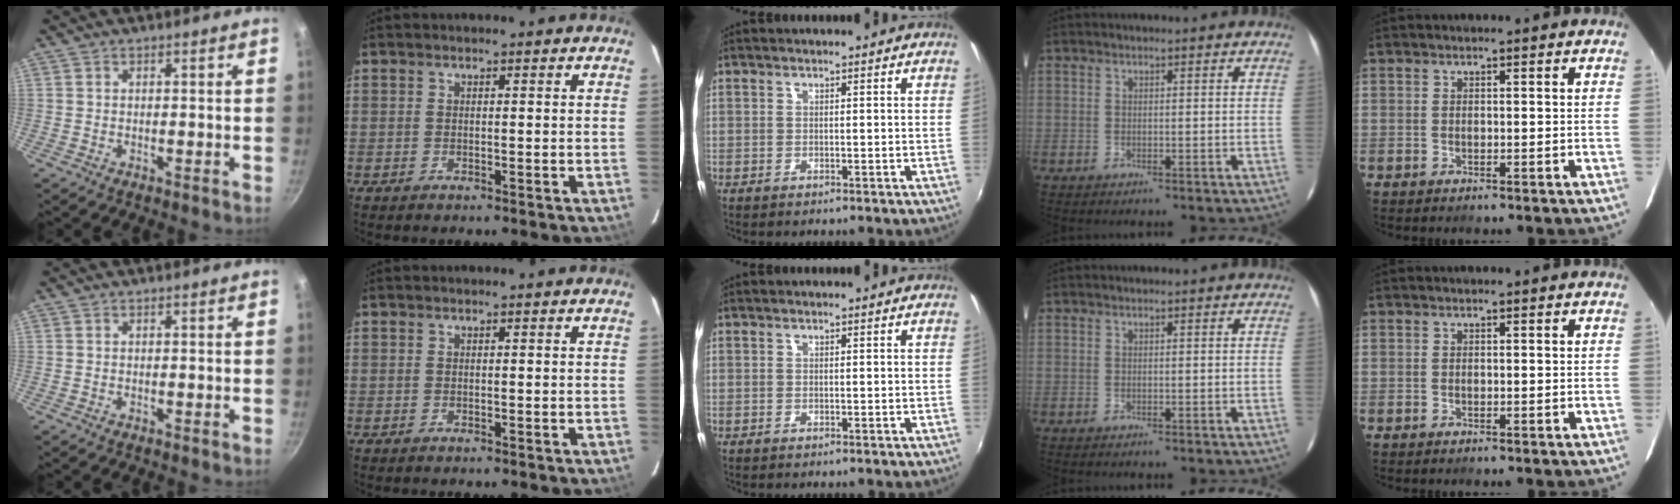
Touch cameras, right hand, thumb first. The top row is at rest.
{}